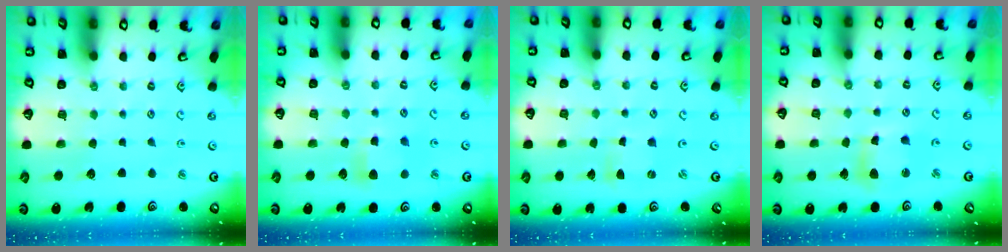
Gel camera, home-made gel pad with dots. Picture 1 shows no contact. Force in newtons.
{"total": 5.5, "press": 5.5, "slide": 0.5}
{"total": 0.7, "press": 0.6, "slide": 0.3}
{"total": 8.6, "press": 8.5, "slide": 1.2}